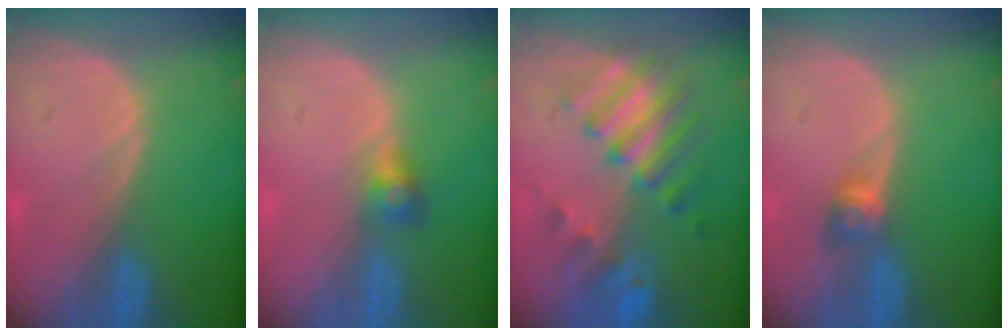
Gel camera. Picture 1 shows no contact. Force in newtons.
{"total": 2.6, "press": 2.5, "slide": 0.2}
{"total": 7.8, "press": 7.6, "slide": 1.8}
{"total": 2.9, "press": 2.5, "slide": 1.5}